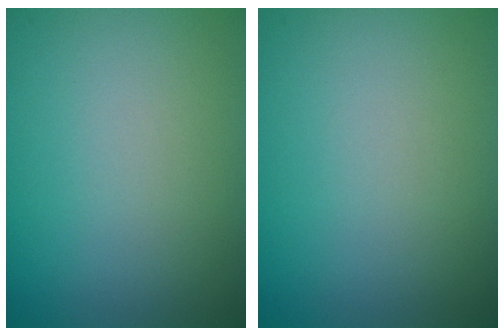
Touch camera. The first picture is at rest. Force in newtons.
{"total": 0.0}